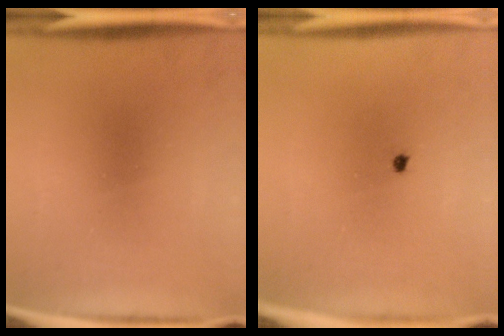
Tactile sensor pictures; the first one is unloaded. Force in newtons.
{"total": 0.5}